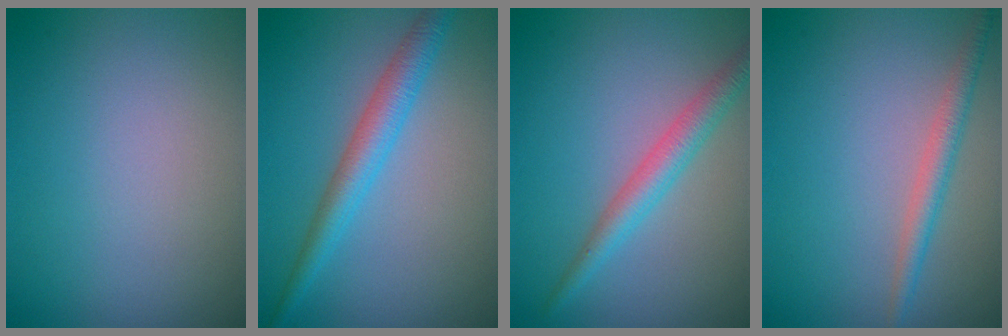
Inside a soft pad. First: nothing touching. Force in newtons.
{"total": 3.4, "press": 3.4, "slide": 0.1}
{"total": 2.9, "press": 2.9, "slide": 0.1}
{"total": 2.2, "press": 2.1, "slide": 0.0}